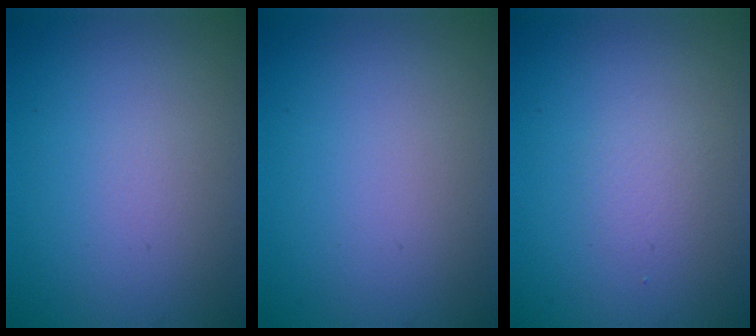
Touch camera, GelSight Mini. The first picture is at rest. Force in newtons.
{"total": 0.0}
{"total": 1.1, "press": 1.1, "slide": 0.1}